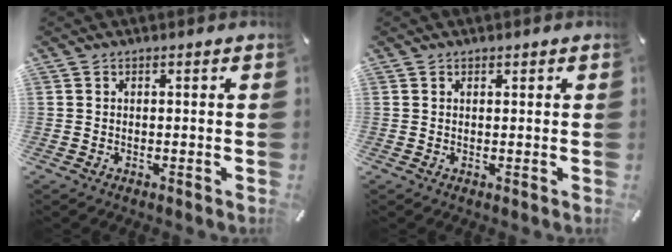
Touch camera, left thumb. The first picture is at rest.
{"total": 0.6, "force": [0.4, 0.4, 0.1], "torque": [-0.001, 0.002, 0.008]}